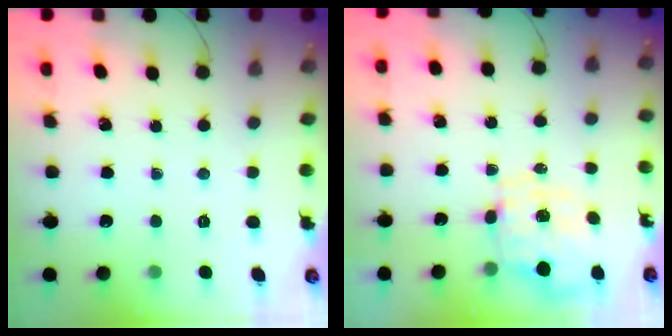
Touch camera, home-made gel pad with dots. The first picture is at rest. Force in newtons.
{"total": 1.5, "press": 1.4, "slide": 0.4}